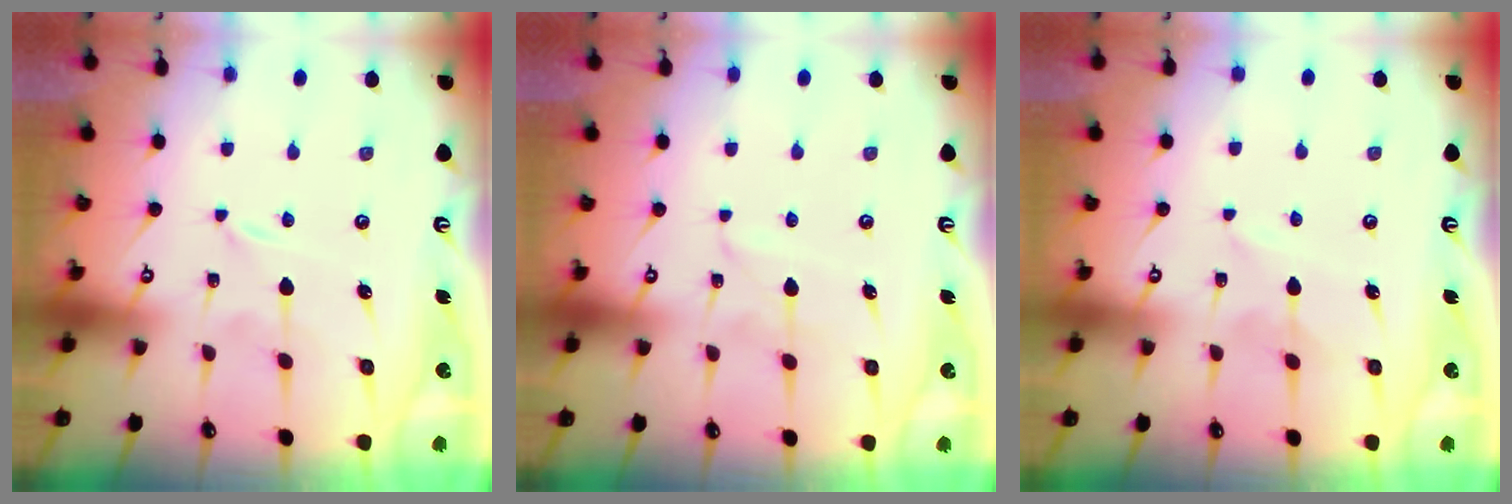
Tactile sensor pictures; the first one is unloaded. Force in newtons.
{"total": 2.3, "press": 2.3, "slide": 0.3}
{"total": 2.3, "press": 2.3, "slide": 0.2}